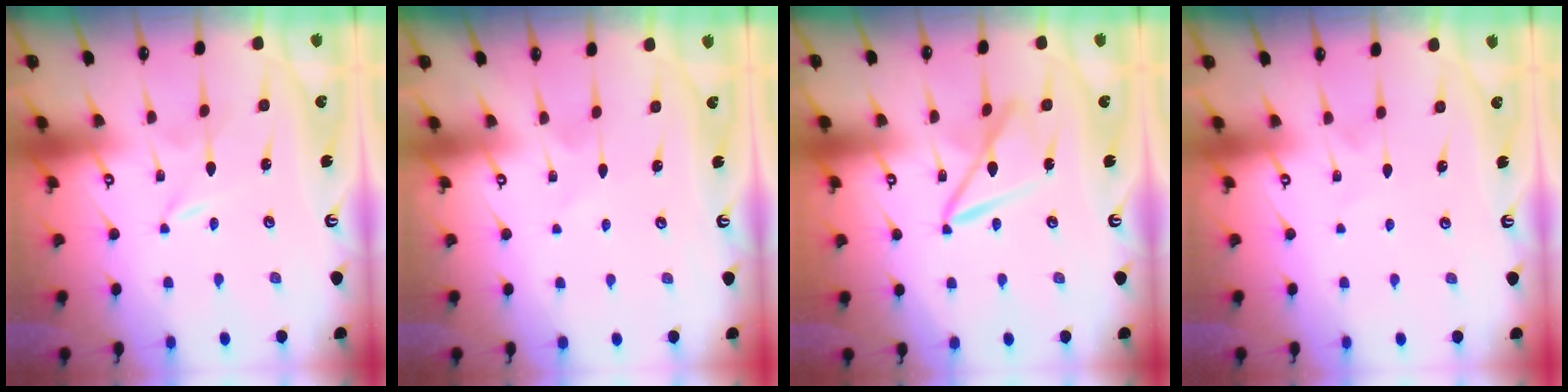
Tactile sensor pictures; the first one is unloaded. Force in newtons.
{"total": 2.3, "press": 2.2, "slide": 0.3}
{"total": 9.1, "press": 9.1, "slide": 0.8}
{"total": 2.9, "press": 2.9, "slide": 0.3}